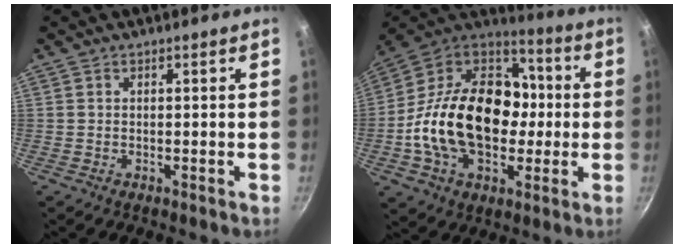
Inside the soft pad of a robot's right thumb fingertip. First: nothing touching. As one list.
[{"total": 27.3, "force": [-2.1, 18.9, 19.6], "torque": [-0.308, 0.050, -0.041]}]